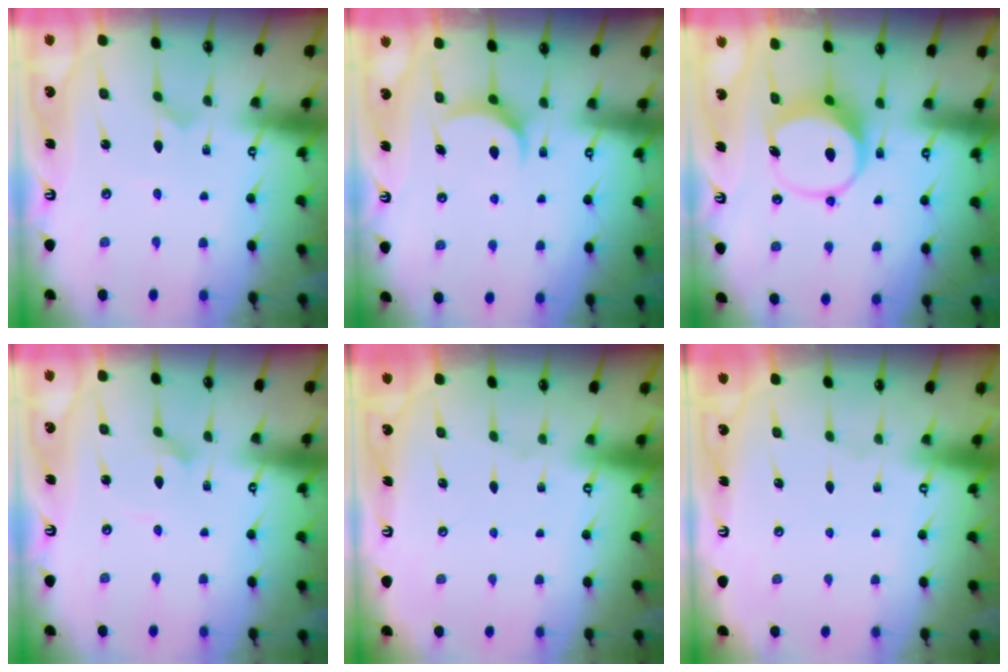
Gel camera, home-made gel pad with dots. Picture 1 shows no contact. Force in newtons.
{"total": 7.2, "press": 7.2, "slide": 0.7}
{"total": 8.4, "press": 8.3, "slide": 1.3}
{"total": 1.6, "press": 1.6, "slide": 0.2}
{"total": 0.0}
{"total": 0.0}